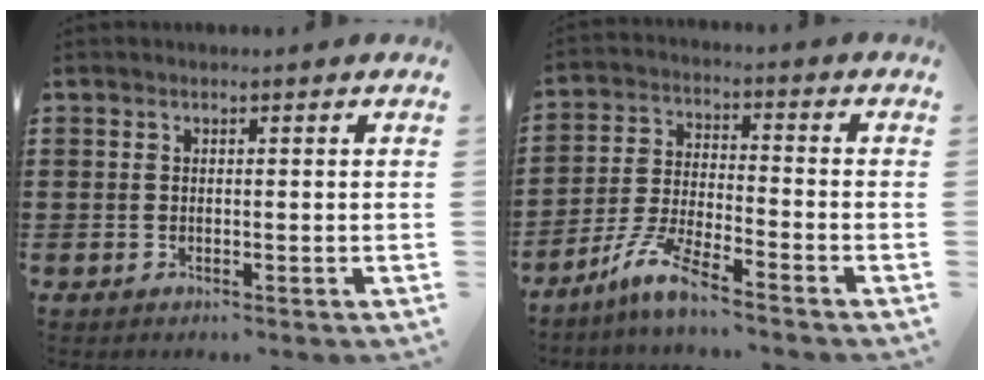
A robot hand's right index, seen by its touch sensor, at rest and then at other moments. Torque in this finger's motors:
{"motor_torque": [-1.05, 1.09, 0.43, 0.13]}